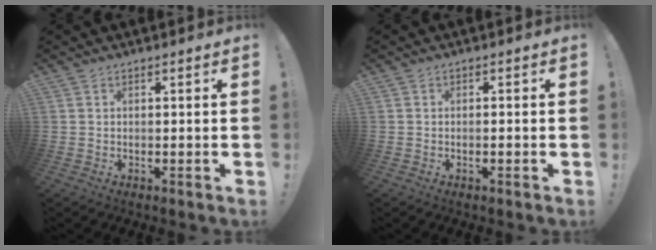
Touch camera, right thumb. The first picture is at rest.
{"total": 1.2, "force": [-0.9, 0.0, 0.8], "torque": [-0.022, 0.005, -0.014]}